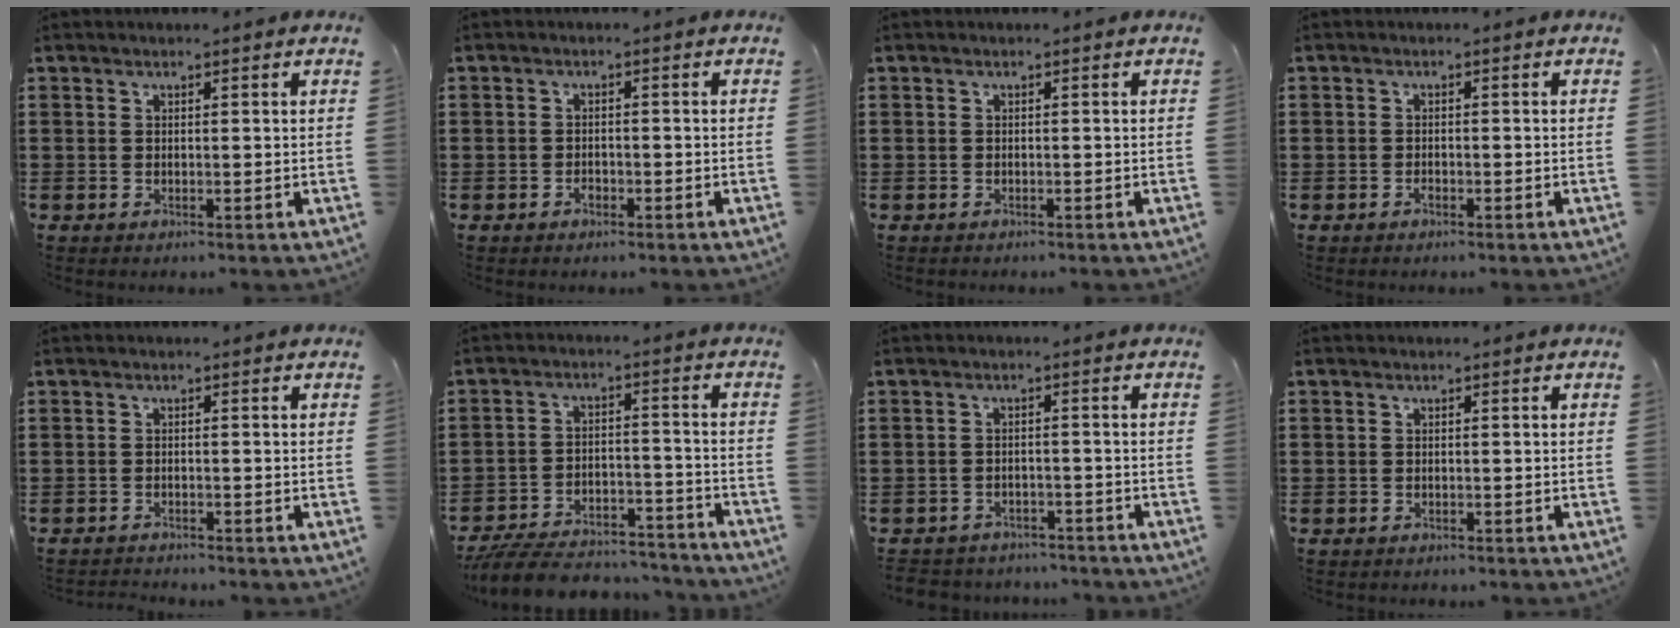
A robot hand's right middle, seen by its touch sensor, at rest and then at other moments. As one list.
[{"total": 1.2, "force": [-0.8, 0.8, 0.3], "torque": [-0.007, 0.001, -0.017]}, {"total": 0.8, "force": [-0.5, 0.6, -0.1], "torque": [0.002, 0.005, -0.013]}, {"total": 0.8, "force": [-0.6, 0.5, 0.2], "torque": [-0.004, 0.003, -0.014]}, {"total": 1.2, "force": [-1.2, 0.1, 0.0], "torque": [-0.003, 0.002, -0.026]}, {"total": 8.3, "force": [-7.8, 1.6, 2.4], "torque": [-0.043, 0.021, -0.151]}, {"total": 2.9, "force": [-2.8, 0.6, -0.3], "torque": [-0.004, 0.000, -0.063]}, {"total": 0.8, "force": [-0.7, 0.5, -0.1], "torque": [0.000, 0.005, -0.016]}]